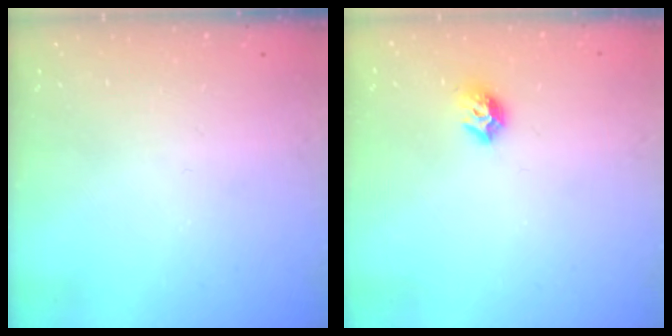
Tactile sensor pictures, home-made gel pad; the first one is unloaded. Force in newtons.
{"total": 8.2, "press": 8.2, "slide": 0.7}